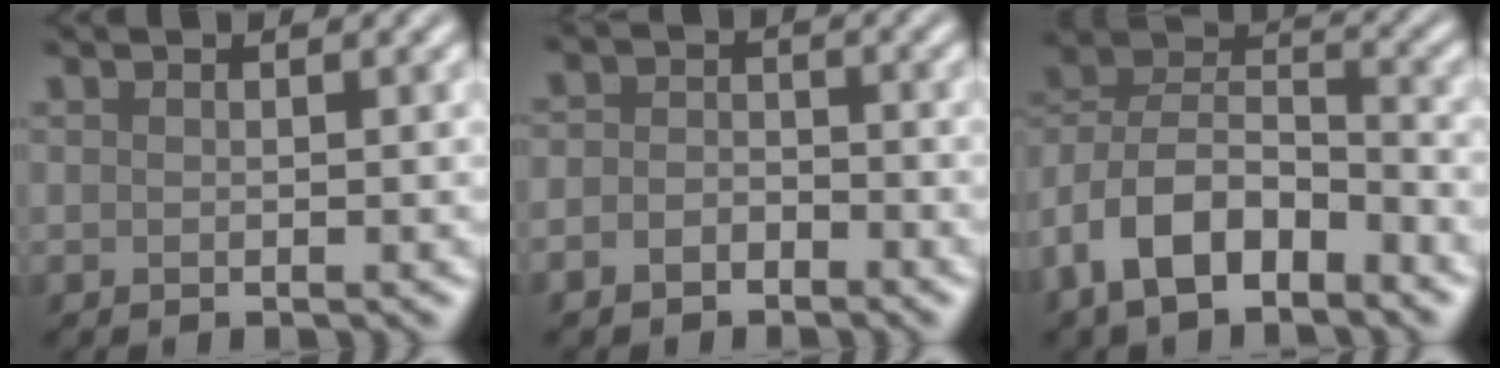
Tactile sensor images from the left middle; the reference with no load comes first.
{"total": 2.2, "force": [-1.3, 1.7, 0.8], "torque": [-0.004, 0.005, -0.035]}
{"total": 8.8, "force": [-4.7, 4.7, 5.8], "torque": [-0.104, 0.009, -0.098]}